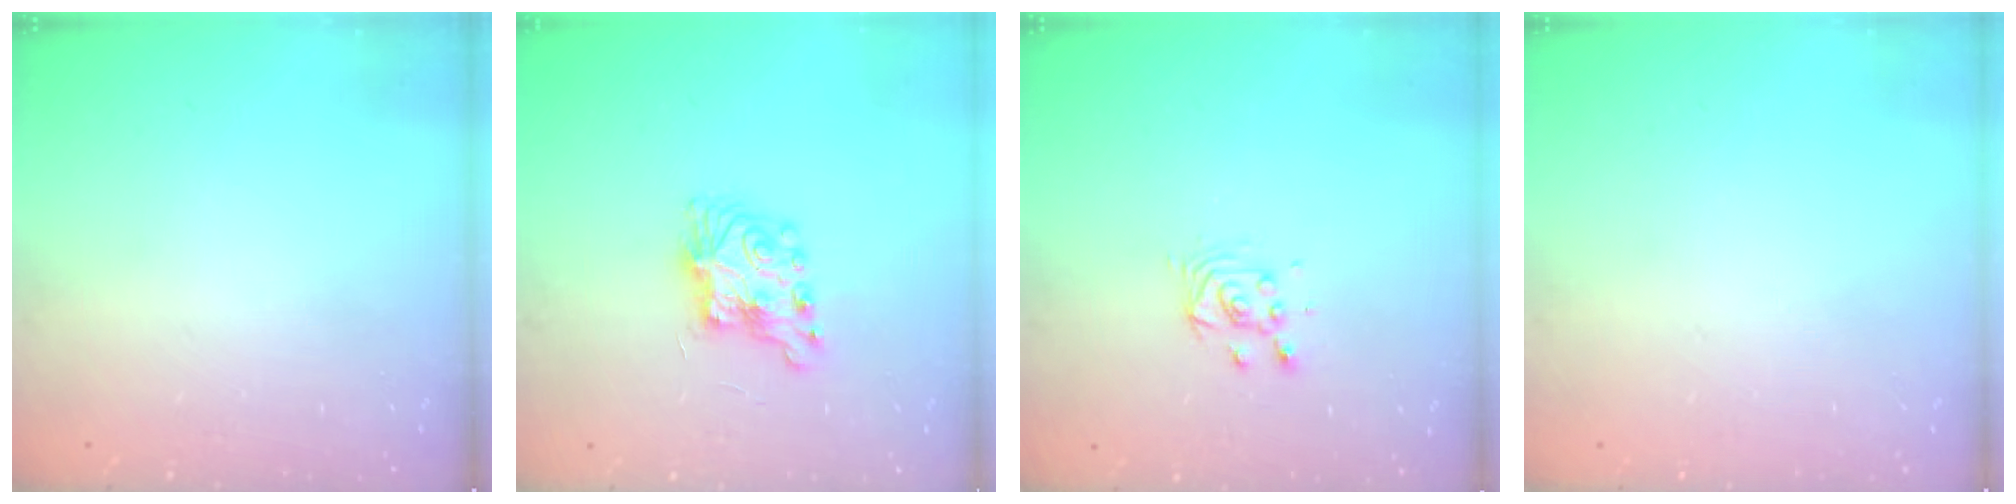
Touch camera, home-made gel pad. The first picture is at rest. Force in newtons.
{"total": 7.3, "press": 7.3, "slide": 0.1}
{"total": 4.0, "press": 4.0, "slide": 0.3}
{"total": 0.0}